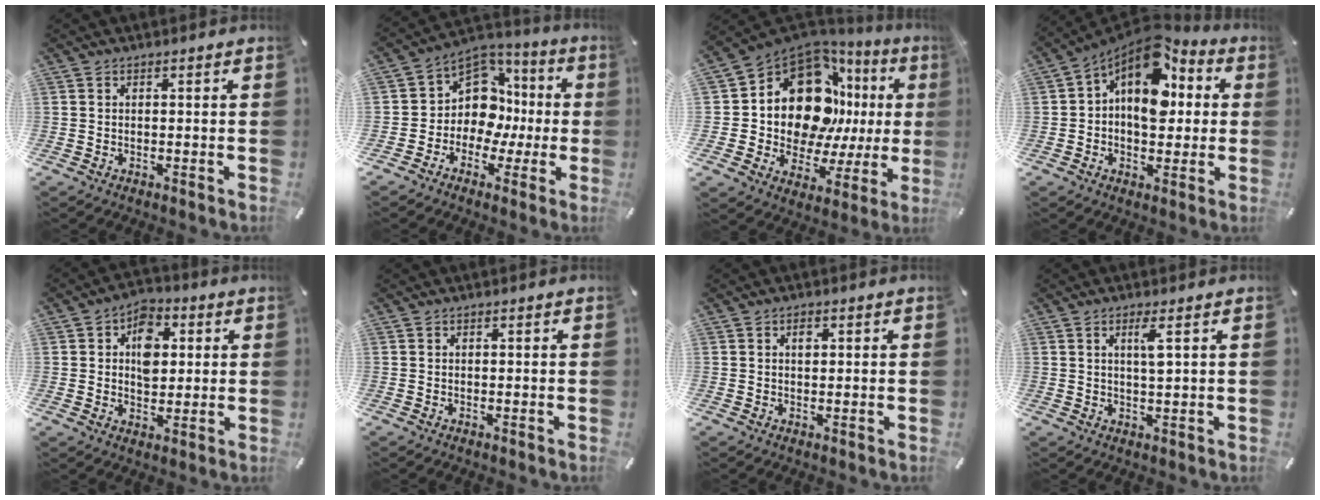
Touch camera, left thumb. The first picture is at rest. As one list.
[{"total": 12.1, "force": [0.2, 10.9, 5.1], "torque": [-0.106, -0.016, 0.012]}, {"total": 17.2, "force": [6.4, 11.6, 11.0], "torque": [-0.186, -0.066, 0.108]}, {"total": 14.0, "force": [4.6, 9.2, 9.5], "torque": [-0.157, -0.040, 0.081]}, {"total": 8.5, "force": [1.5, 6.6, 5.1], "torque": [-0.068, 0.004, 0.024]}, {"total": 0.0}, {"total": 1.4, "force": [0.4, 1.0, 0.9], "torque": [-0.005, -0.002, 0.004]}, {"total": 3.5, "force": [1.3, 0.3, 3.3], "torque": [-0.060, -0.003, 0.016]}]